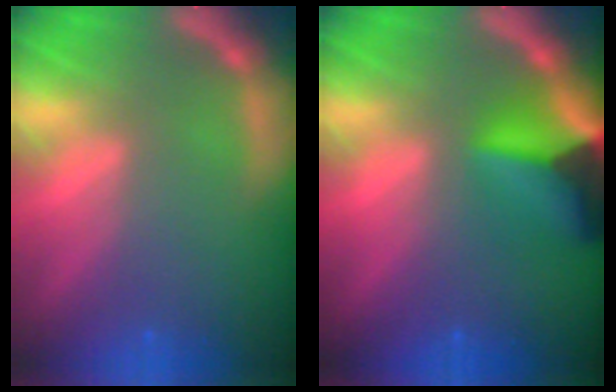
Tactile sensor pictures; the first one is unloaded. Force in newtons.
{"total": 8.4}